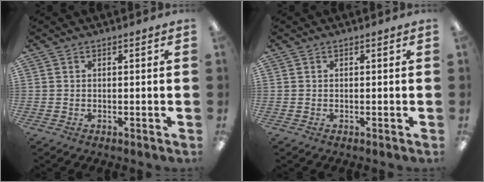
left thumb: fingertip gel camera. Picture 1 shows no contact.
{"total": 0.0}